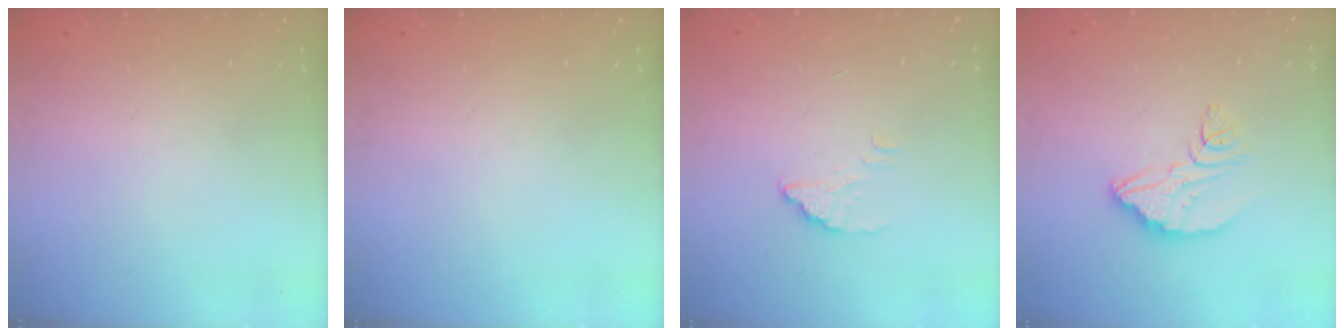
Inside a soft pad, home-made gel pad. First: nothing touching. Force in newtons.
{"total": 0.0}
{"total": 1.8, "press": 1.8, "slide": 0.1}
{"total": 9.6, "press": 9.6, "slide": 0.7}